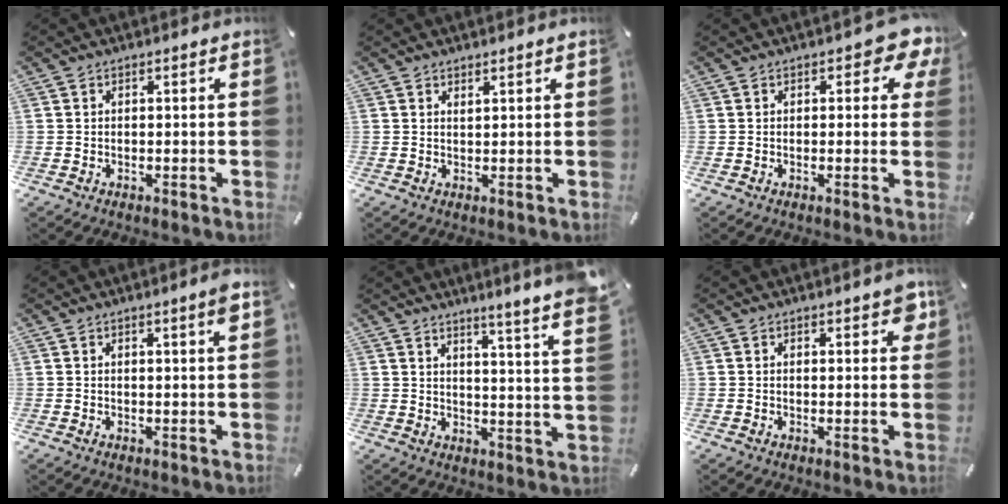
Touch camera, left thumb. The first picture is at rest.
{"total": 1.0, "force": [1.0, 0.2, 0.3], "torque": [-0.006, -0.002, 0.018]}
{"total": 5.5, "force": [2.5, 2.9, 4.0], "torque": [-0.044, -0.006, 0.037]}
{"total": 2.8, "force": [1.5, 0.2, 2.3], "torque": [-0.032, -0.007, 0.022]}
{"total": 6.6, "force": [5.4, -0.6, 3.8], "torque": [-0.060, -0.057, 0.084]}
{"total": 3.5, "force": [2.0, 1.8, 2.3], "torque": [-0.018, -0.006, 0.028]}